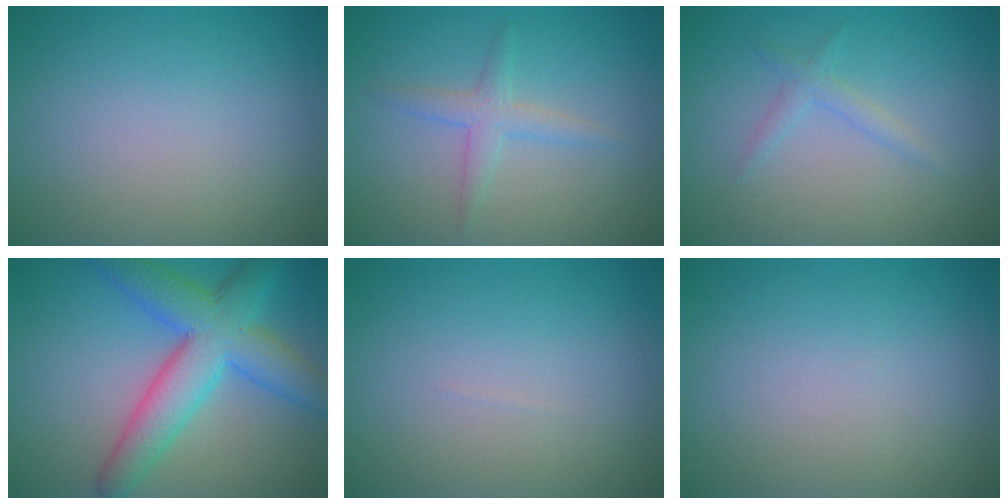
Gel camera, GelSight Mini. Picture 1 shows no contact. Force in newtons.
{"total": 2.2, "press": 2.2, "slide": 0.1}
{"total": 1.3, "press": 1.3, "slide": 0.0}
{"total": 7.9, "press": 7.9, "slide": 0.1}
{"total": 0.0}
{"total": 0.0}